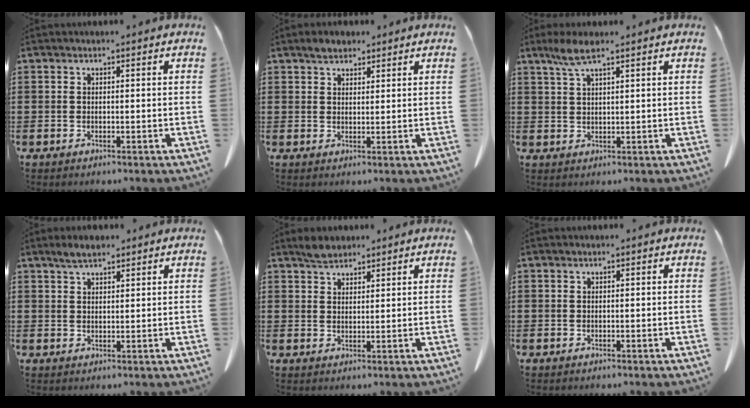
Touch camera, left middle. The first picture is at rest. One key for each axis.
{"total": 2.4, "fx": 2.1, "fy": 0.8, "fz": 0.7, "tx": -0.009, "ty": 0.003, "tz": 0.039}
{"total": 4.3, "fx": 2.8, "fy": 0.6, "fz": 3.2, "tx": -0.070, "ty": 0.002, "tz": 0.050}
{"total": 2.6, "fx": 2.2, "fy": 0.4, "fz": 1.3, "tx": -0.028, "ty": 0.004, "tz": 0.042}
{"total": 2.7, "fx": 2.5, "fy": 0.8, "fz": 0.7, "tx": -0.017, "ty": 0.005, "tz": 0.049}
{"total": 0.0}